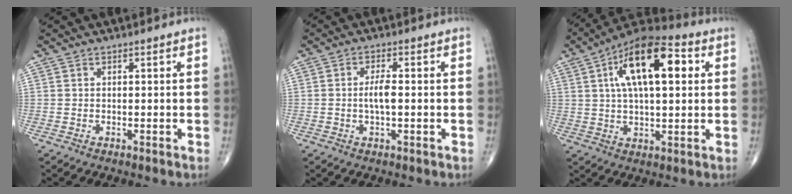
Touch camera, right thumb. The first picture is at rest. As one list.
[{"total": 3.6, "force": [-0.3, 1.2, 3.3], "torque": [-0.067, 0.006, -0.008]}, {"total": 18.0, "force": [5.0, 7.8, 15.4], "torque": [-0.239, 0.016, 0.074]}]